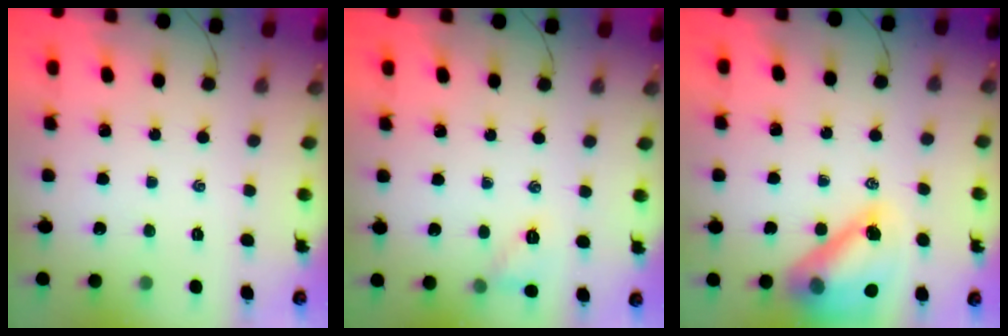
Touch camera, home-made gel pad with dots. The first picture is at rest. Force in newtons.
{"total": 6.6, "press": 6.5, "slide": 1.2}
{"total": 15.5, "press": 14.8, "slide": 4.6}